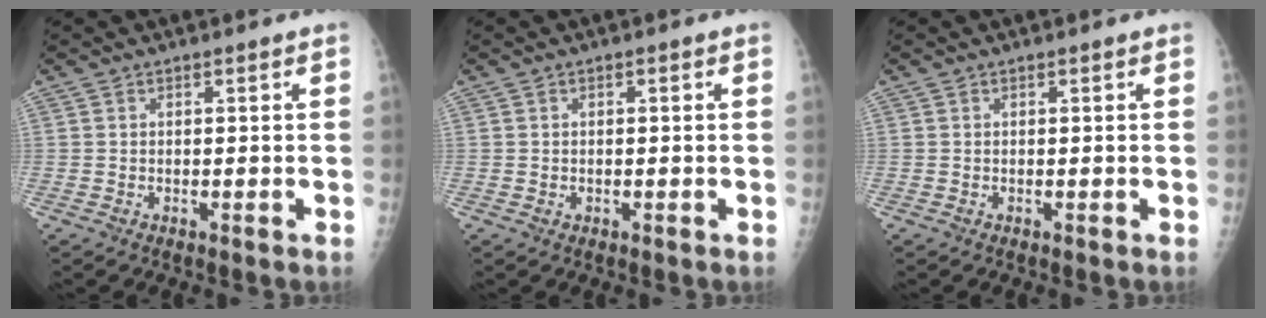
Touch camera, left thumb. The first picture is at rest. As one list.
[{"total": 0.8, "force": [-0.1, 0.7, 0.4], "torque": [-0.001, 0.001, -0.002]}, {"total": 0.0}]